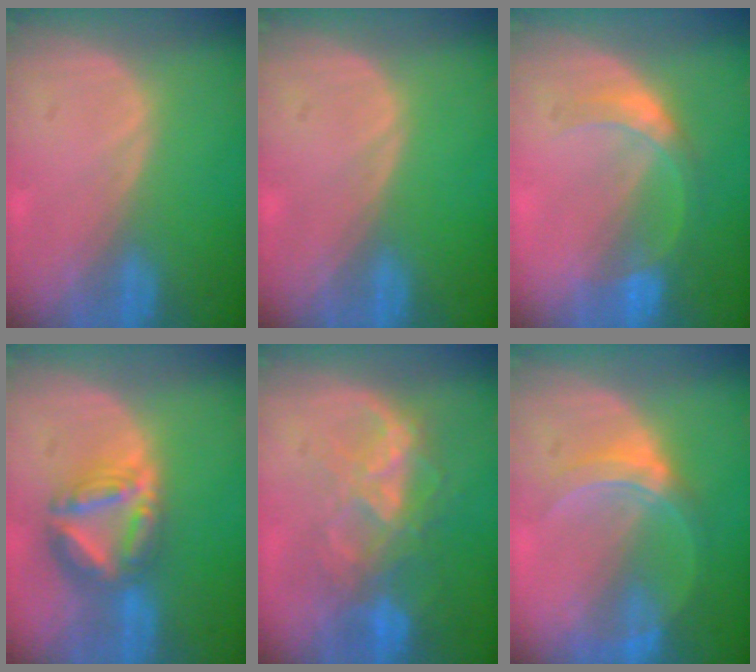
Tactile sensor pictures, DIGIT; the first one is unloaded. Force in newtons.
{"total": 0.0}
{"total": 5.2, "press": 4.8, "slide": 2.1}
{"total": 8.0, "press": 7.0, "slide": 4.0}
{"total": 8.3, "press": 7.4, "slide": 3.8}
{"total": 5.6, "press": 5.6, "slide": 0.4}